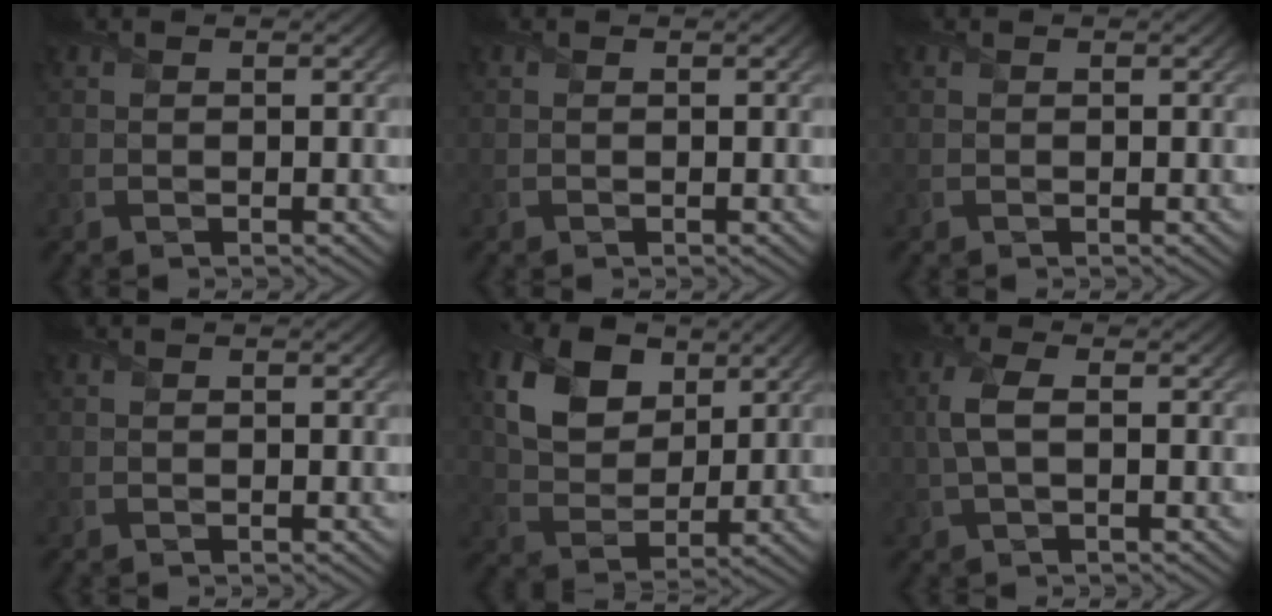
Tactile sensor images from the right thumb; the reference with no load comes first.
{"total": 0.0}
{"total": 0.0}
{"total": 0.0}
{"total": 8.7, "force": [4.0, 5.7, 5.2], "torque": [-0.130, 0.003, 0.065]}
{"total": 3.4, "force": [0.4, 1.2, 3.1], "torque": [-0.082, 0.007, 0.005]}